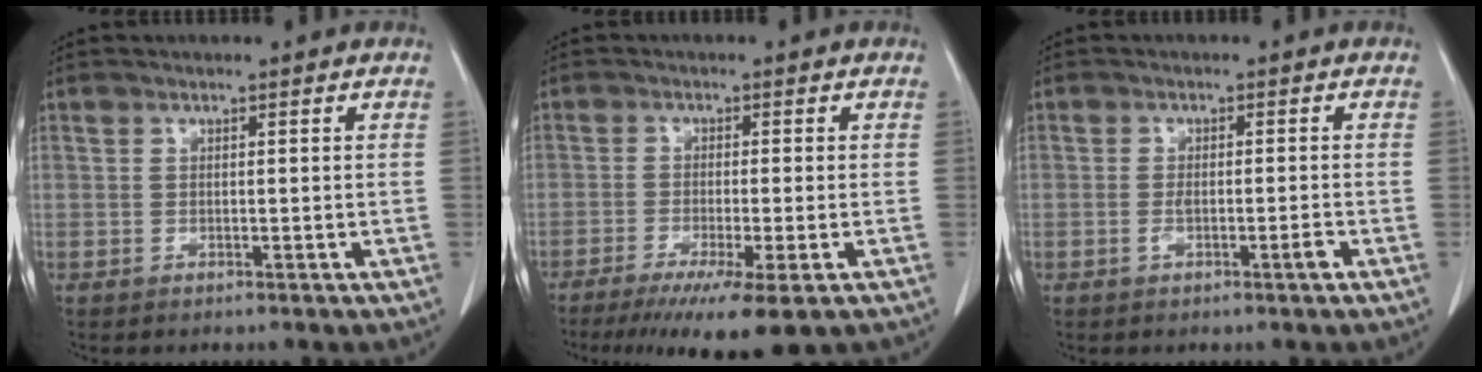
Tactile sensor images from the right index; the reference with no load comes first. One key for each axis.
{"total": 9.8, "fx": -6.4, "fy": 0.4, "fz": 7.5, "tx": -0.112, "ty": -0.025, "tz": -0.098}
{"total": 2.6, "fx": -1.2, "fy": 0.3, "fz": 2.3, "tx": -0.044, "ty": 0.000, "tz": -0.018}